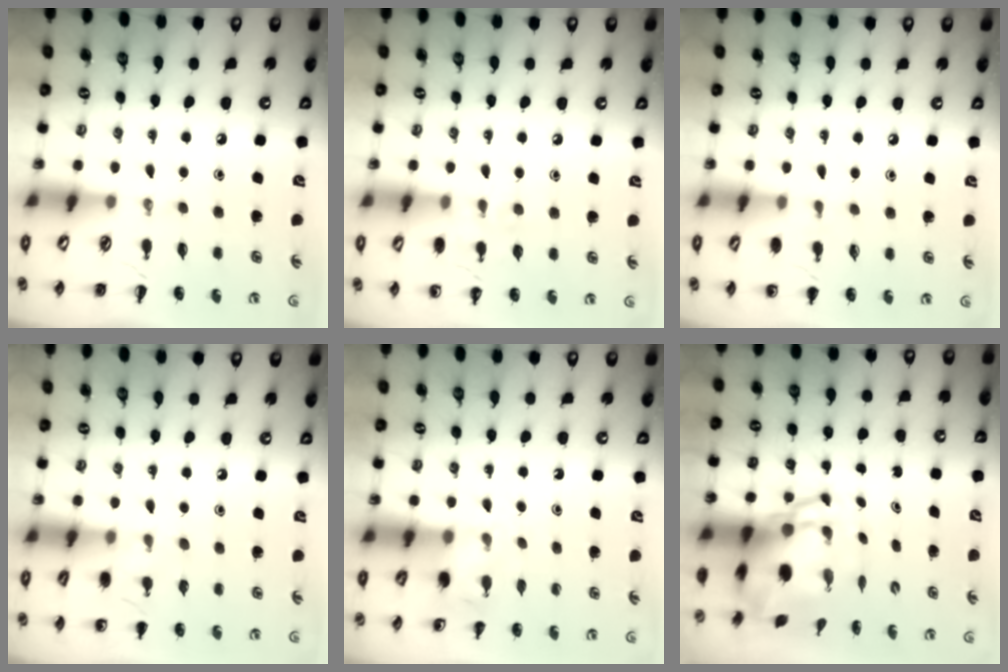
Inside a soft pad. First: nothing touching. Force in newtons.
{"total": 5.7, "press": 5.6, "slide": 1.4}
{"total": 4.8, "press": 4.5, "slide": 1.5}
{"total": 5.6, "press": 5.3, "slide": 1.7}
{"total": 5.8, "press": 5.6, "slide": 1.4}
{"total": 5.7, "press": 5.5, "slide": 1.4}